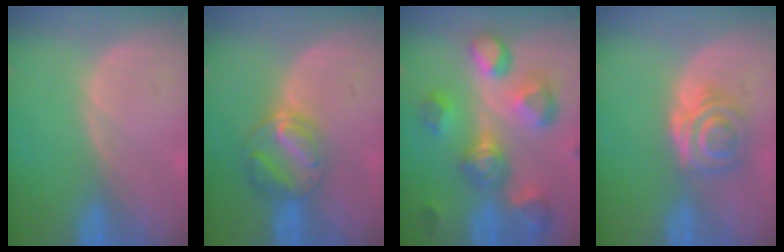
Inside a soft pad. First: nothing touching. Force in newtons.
{"total": 6.3, "press": 5.6, "slide": 2.8}
{"total": 11.3, "press": 10.1, "slide": 5.1}
{"total": 6.4, "press": 5.3, "slide": 3.6}